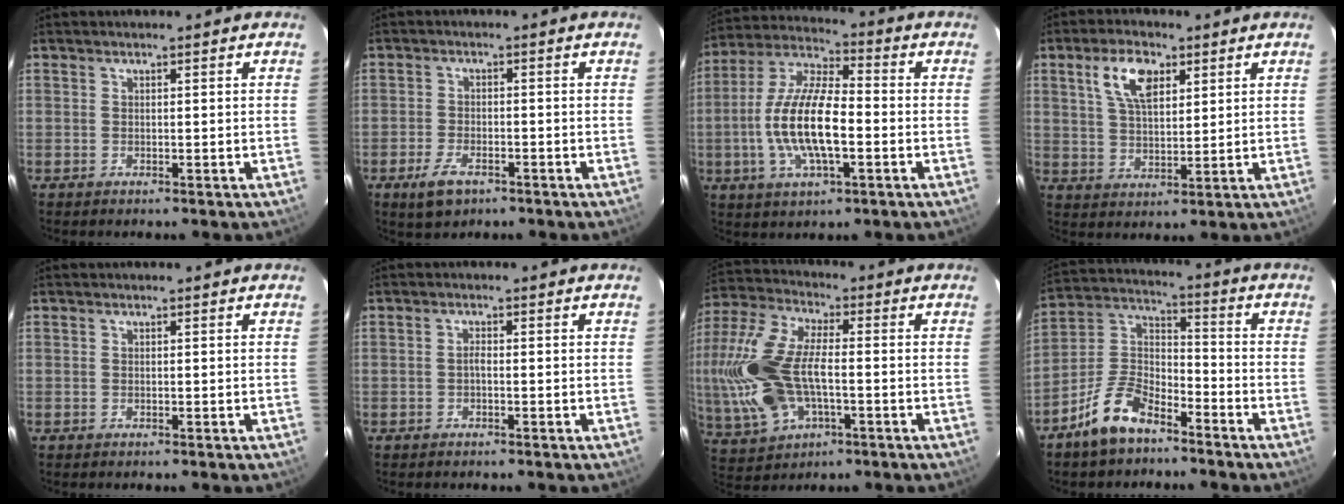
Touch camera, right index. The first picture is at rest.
{"total": 5.3, "force": [-3.2, 2.7, 3.3], "torque": [-0.084, -0.007, -0.055]}
{"total": 15.4, "force": [-3.0, 5.3, 14.1], "torque": [-0.287, 0.000, -0.059]}
{"total": 8.4, "force": [3.9, 4.1, 6.2], "torque": [-0.119, 0.017, 0.075]}
{"total": 0.0}
{"total": 0.9, "force": [-0.4, 0.3, 0.7], "torque": [-0.014, 0.006, -0.008]}
{"total": 20.9, "force": [-2.9, 11.4, 17.3], "torque": [-0.405, 0.000, -0.043]}
{"total": 11.1, "force": [-7.5, 5.1, 6.4], "torque": [-0.142, 0.026, -0.142]}